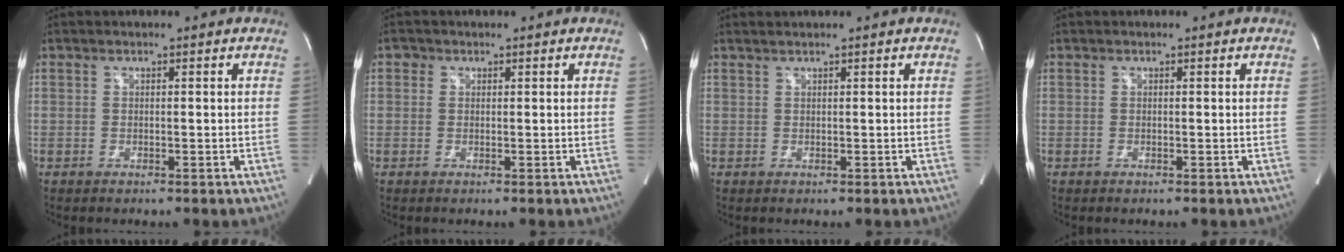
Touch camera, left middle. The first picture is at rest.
{"total": 1.0, "force": [0.4, 0.9, 0.2], "torque": [0.004, 0.003, 0.003]}
{"total": 1.0, "force": [0.8, -0.3, 0.4], "torque": [-0.012, 0.006, 0.021]}
{"total": 0.0}